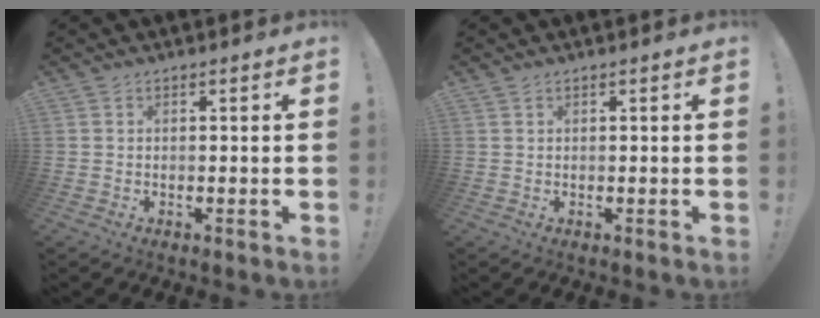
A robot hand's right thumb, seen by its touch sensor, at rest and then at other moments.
{"total": 0.0}